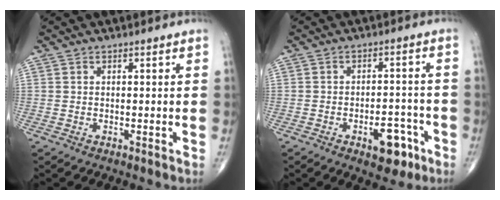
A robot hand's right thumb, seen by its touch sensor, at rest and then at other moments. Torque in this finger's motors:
{"motor_torque": [1.32, 0.96, 0.47, -0.77, 0.01]}